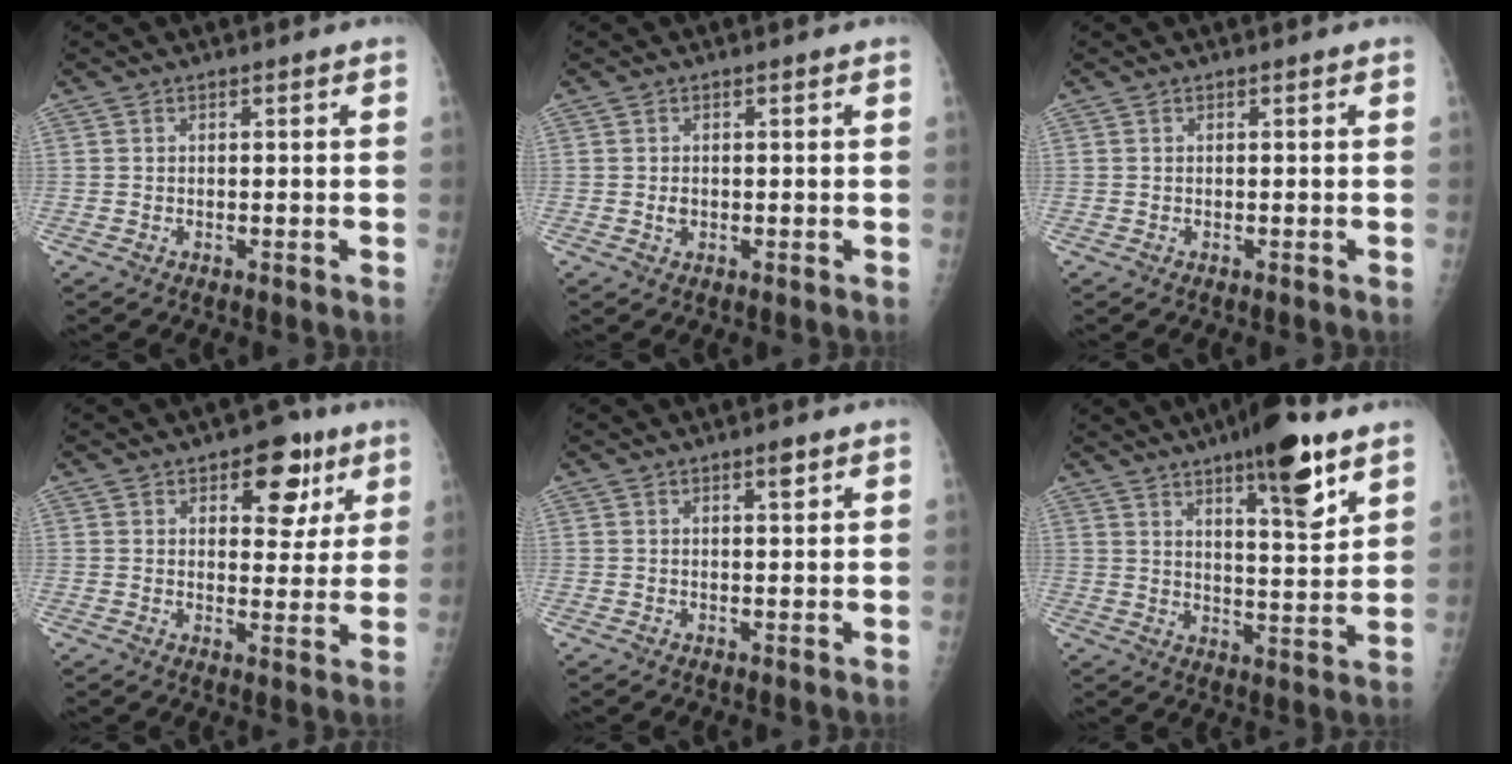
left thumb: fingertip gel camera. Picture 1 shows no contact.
{"total": 1.2, "force": [-0.1, 0.9, 0.7], "torque": [-0.009, 0.001, 0.000]}
{"total": 0.0}
{"total": 9.2, "force": [4.6, 5.3, 5.8], "torque": [-0.033, -0.017, 0.057]}
{"total": 1.8, "force": [1.1, 0.4, 1.4], "torque": [-0.018, -0.005, 0.016]}
{"total": 13.6, "force": [8.3, 3.1, 10.3], "torque": [-0.133, -0.045, 0.123]}